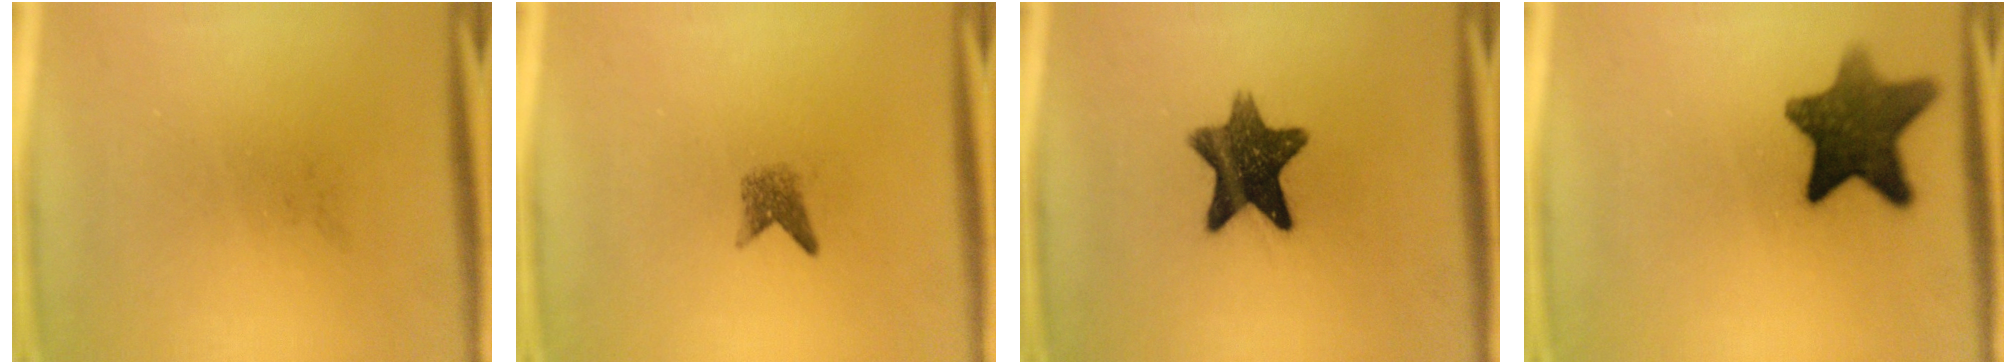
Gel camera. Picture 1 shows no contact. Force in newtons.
{"total": 1.9}
{"total": 11.2}
{"total": 11.5}